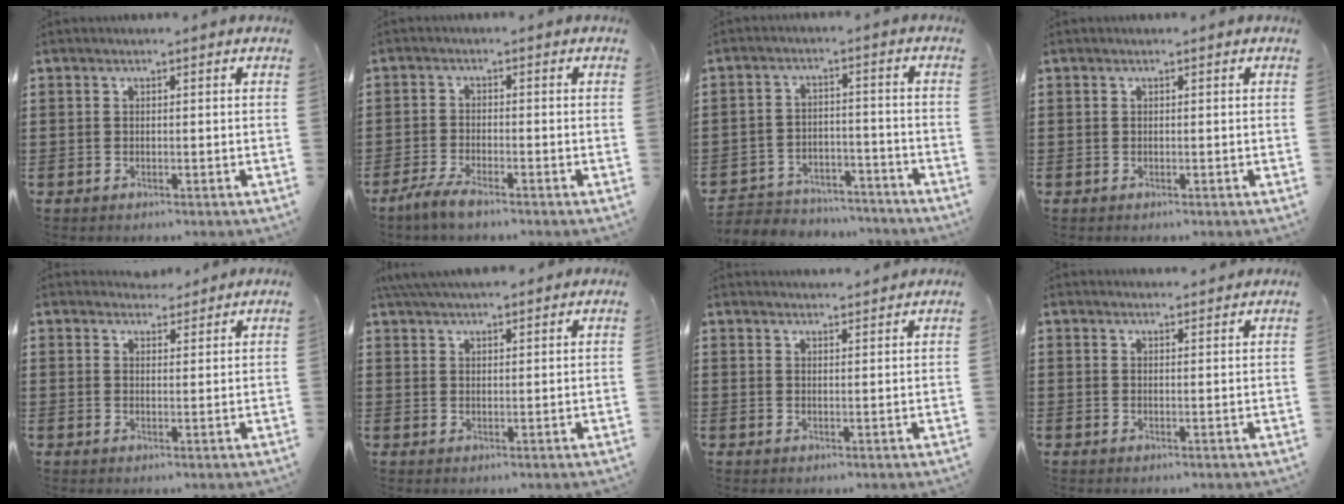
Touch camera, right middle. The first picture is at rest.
{"total": 3.0, "force": [-2.3, 0.4, 1.9], "torque": [-0.053, -0.006, -0.048]}
{"total": 4.3, "force": [-4.2, 1.1, 0.0], "torque": [-0.006, 0.009, -0.089]}
{"total": 0.0}
{"total": 2.8, "force": [2.8, 0.4, -0.1], "torque": [0.003, -0.005, 0.052]}
{"total": 3.6, "force": [3.4, 0.4, 1.2], "torque": [-0.033, -0.001, 0.064]}
{"total": 2.0, "force": [2.0, -0.3, 0.0], "torque": [-0.004, 0.002, 0.039]}
{"total": 1.7, "force": [1.7, -0.1, 0.0], "torque": [0.004, -0.001, 0.030]}